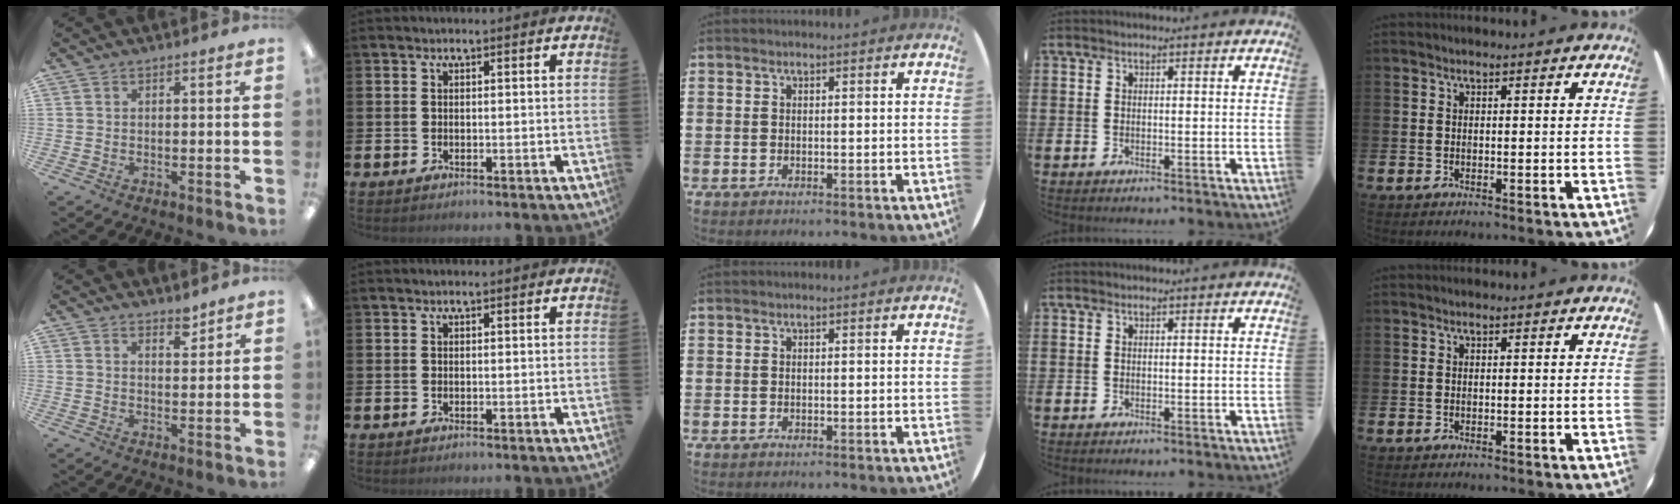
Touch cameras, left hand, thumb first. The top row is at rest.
{"thumb": {"total": 3.6, "force": [3.2, 1.3, 1.0], "torque": [-0.001, -0.021, 0.054]}}